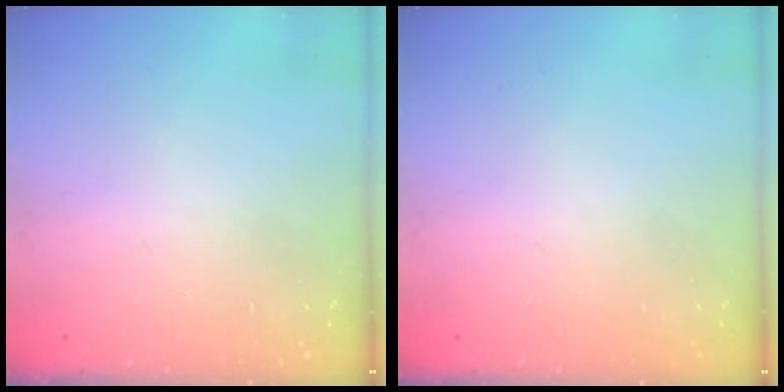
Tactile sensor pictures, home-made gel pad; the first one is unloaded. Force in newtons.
{"total": 0.0}